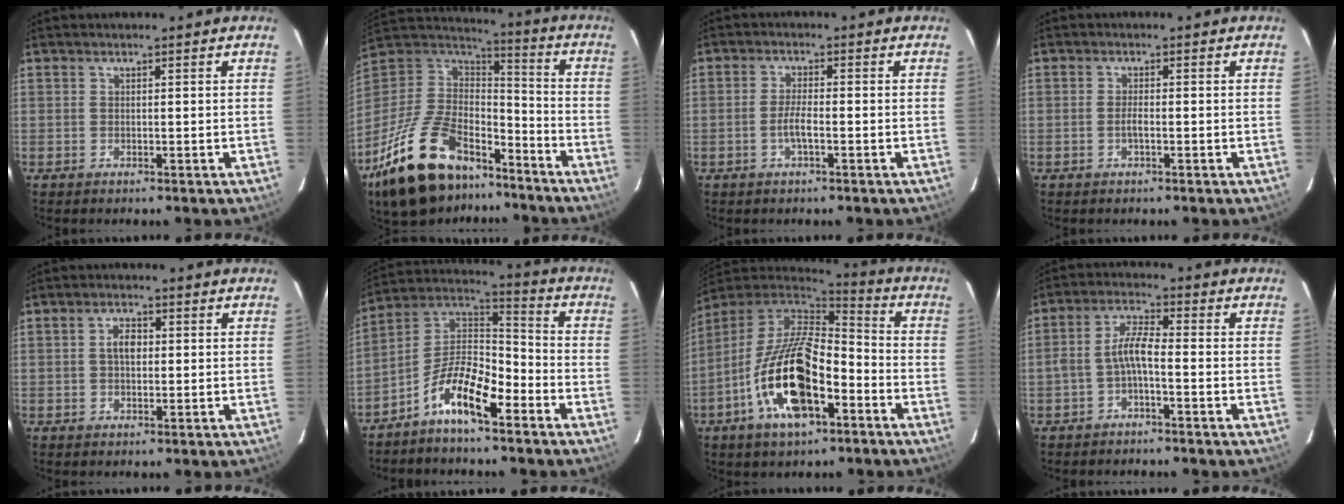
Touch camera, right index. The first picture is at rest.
{"total": 27.3, "force": [-17.7, 14.1, 15.2], "torque": [-0.317, 0.000, -0.279]}
{"total": 3.1, "force": [-1.2, 0.5, 2.8], "torque": [-0.058, 0.001, -0.024]}
{"total": 1.4, "force": [-0.5, 0.3, 1.3], "torque": [-0.026, 0.001, -0.010]}
{"total": 3.0, "force": [0.3, 1.9, 2.4], "torque": [-0.042, 0.009, 0.006]}
{"total": 11.7, "force": [-6.8, 4.3, 8.5], "torque": [-0.170, 0.021, -0.129]}
{"total": 19.8, "force": [-8.0, 8.6, 15.9], "torque": [-0.320, -0.019, -0.151]}
{"total": 4.7, "force": [-2.0, 1.1, 4.1], "torque": [-0.091, 0.015, -0.039]}